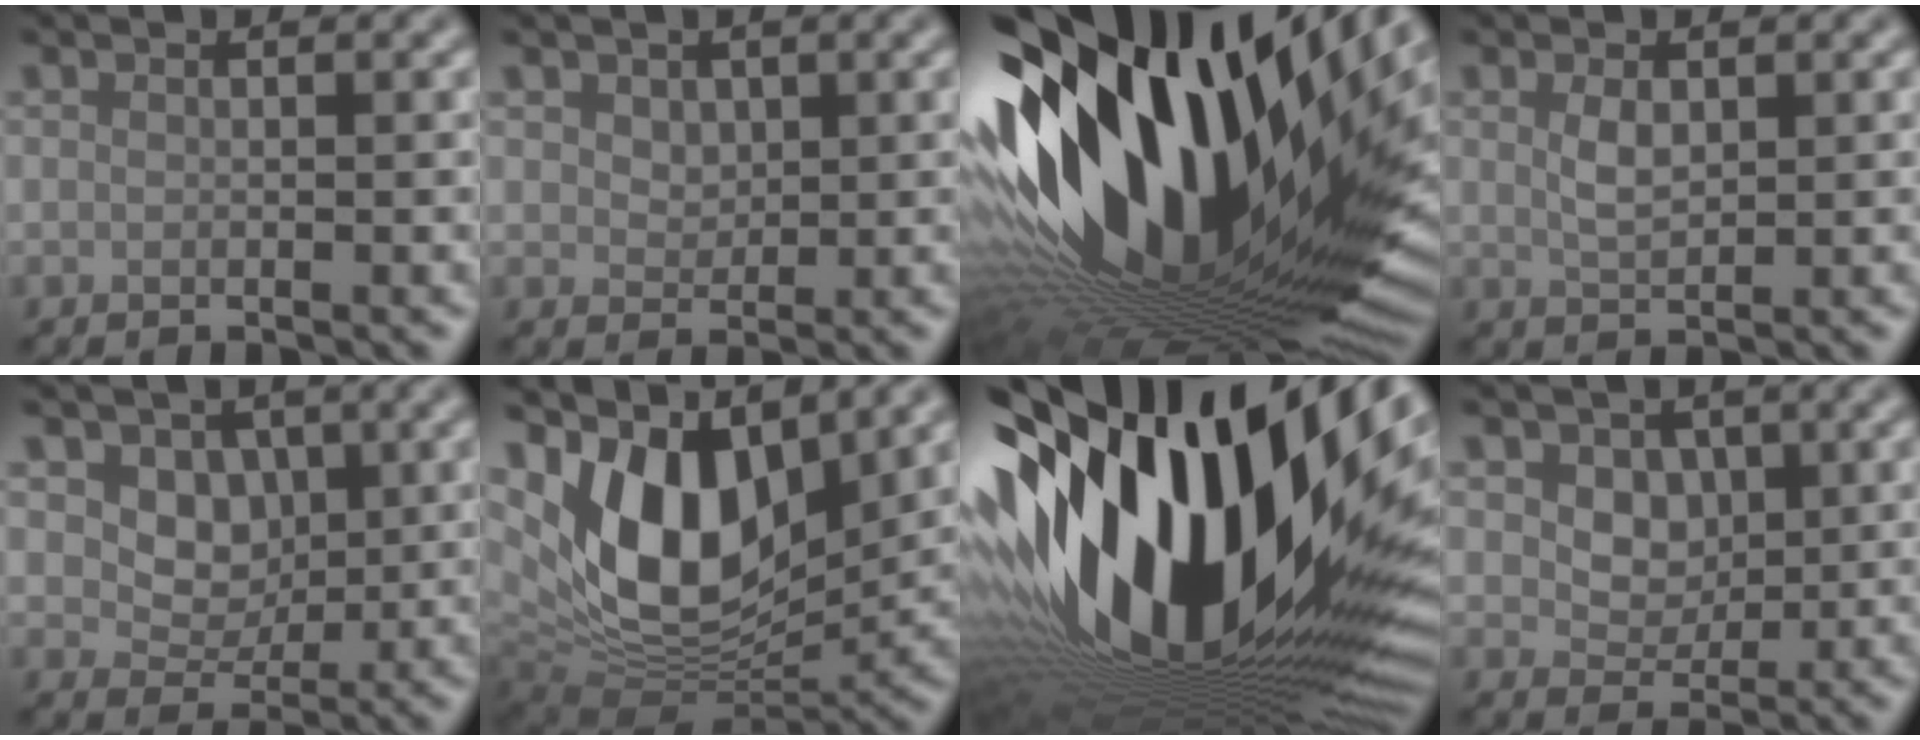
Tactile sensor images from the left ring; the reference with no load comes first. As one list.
[{"total": 1.6, "force": [0.8, 1.2, 0.7], "torque": [-0.015, -0.004, 0.016]}, {"total": 19.5, "force": [4.9, 8.9, 16.6], "torque": [-0.298, -0.003, 0.077]}, {"total": 2.0, "force": [0.6, 1.0, 1.6], "torque": [-0.035, -0.001, 0.016]}, {"total": 3.6, "force": [1.0, 2.9, 2.0], "torque": [-0.035, -0.007, 0.008]}, {"total": 12.3, "force": [4.6, 7.0, 8.9], "torque": [-0.152, -0.007, 0.082]}, {"total": 21.9, "force": [3.9, 10.2, 19.0], "torque": [-0.348, -0.043, 0.071]}, {"total": 3.0, "force": [0.8, 2.4, 1.7], "torque": [-0.032, -0.005, 0.008]}]